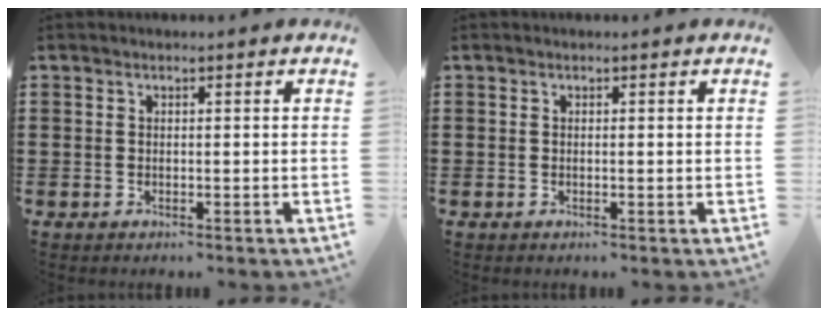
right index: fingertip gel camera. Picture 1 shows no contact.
{"total": 0.0}